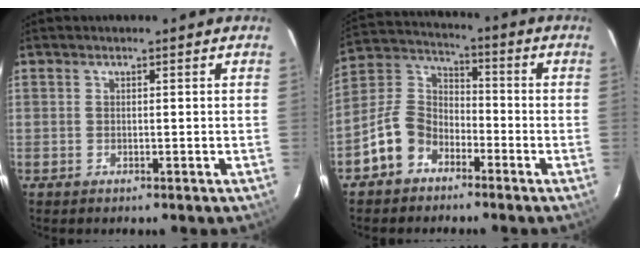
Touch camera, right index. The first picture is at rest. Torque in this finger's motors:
{"motor_torque": [0.07, -0.14, -0.52, -0.21]}